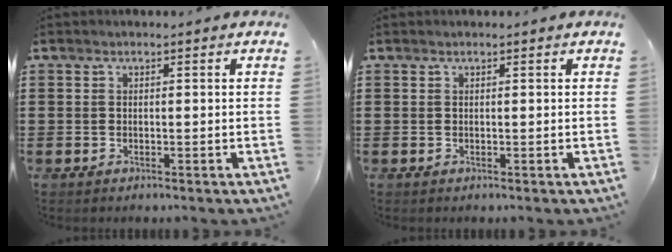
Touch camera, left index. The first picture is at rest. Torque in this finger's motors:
{"motor_torque": [0.23, 0.40, 0.00, -0.01]}